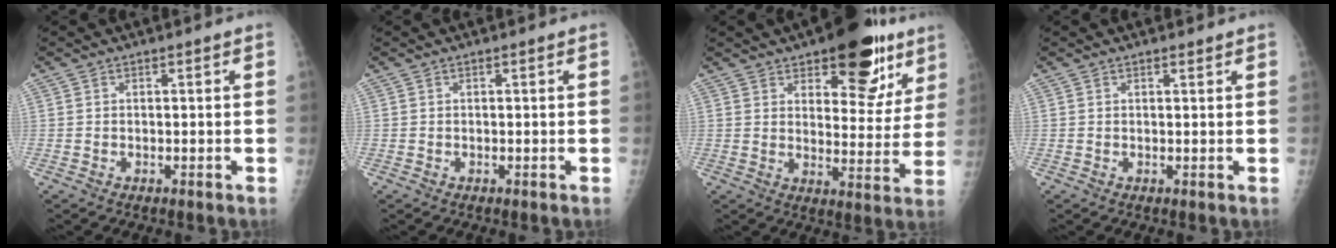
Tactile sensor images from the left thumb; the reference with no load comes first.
{"total": 0.0}
{"total": 17.2, "force": [10.1, 7.9, 11.5], "torque": [-0.090, -0.049, 0.137]}
{"total": 0.7, "force": [0.6, 0.2, 0.3], "torque": [-0.005, -0.004, 0.009]}